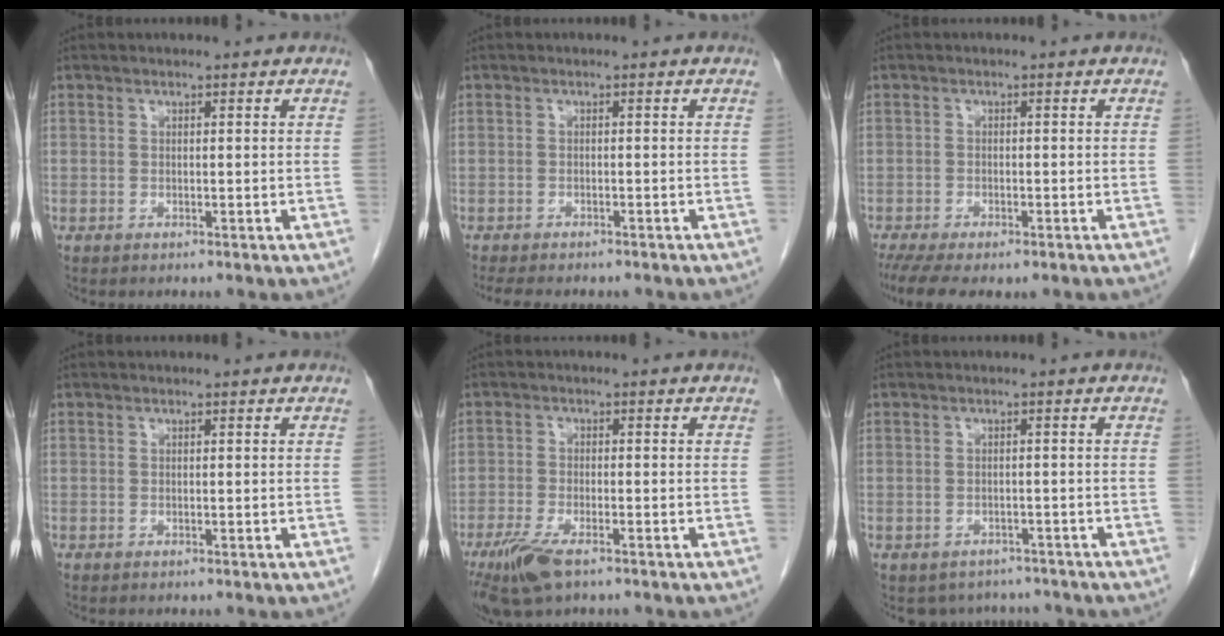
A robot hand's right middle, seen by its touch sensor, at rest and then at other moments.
{"total": 7.9, "force": [-6.8, 2.1, 3.6], "torque": [-0.049, -0.007, -0.088]}
{"total": 9.0, "force": [-6.6, 3.0, 5.3], "torque": [-0.092, -0.012, -0.098]}
{"total": 0.0}
{"total": 7.0, "force": [-4.6, 2.0, 4.9], "torque": [-0.097, -0.016, -0.081]}
{"total": 5.4, "force": [-4.7, 2.6, 0.4], "torque": [0.005, 0.008, -0.055]}